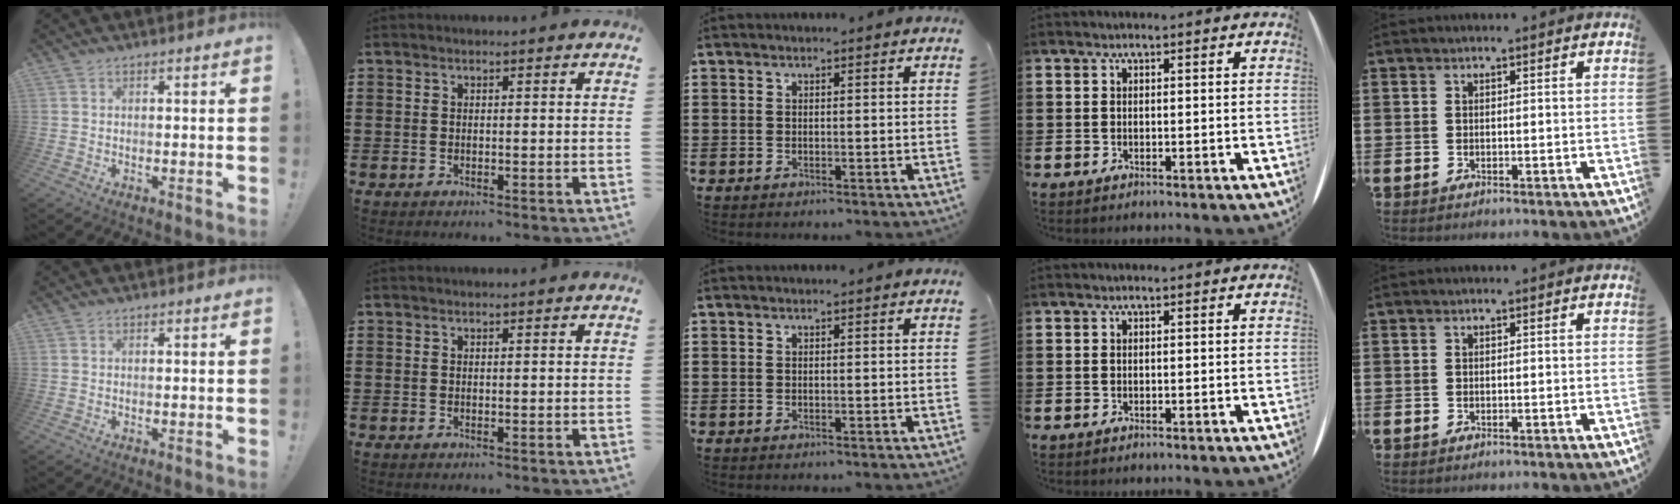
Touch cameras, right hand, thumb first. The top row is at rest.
{}